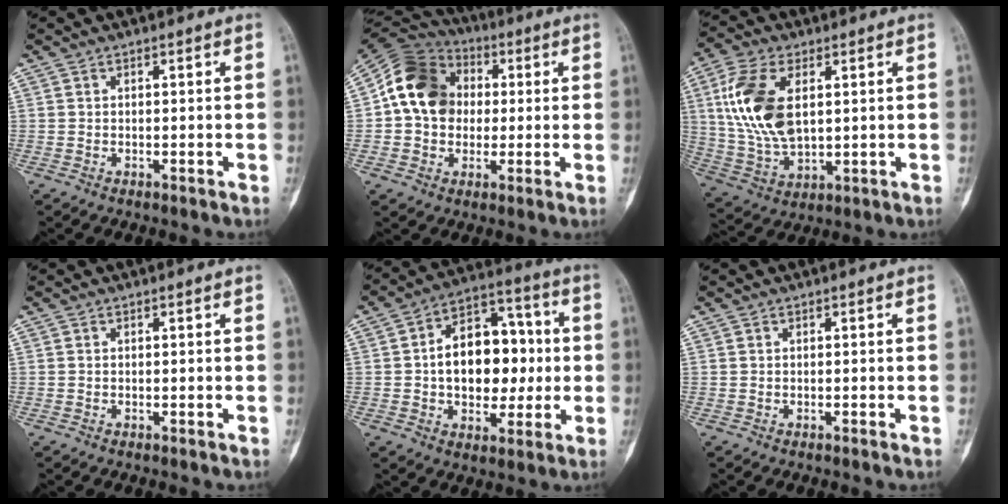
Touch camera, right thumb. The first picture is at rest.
{"total": 15.0, "force": [1.3, 12.4, 8.4], "torque": [-0.128, 0.025, 0.014]}
{"total": 15.4, "force": [3.5, 8.5, 12.4], "torque": [-0.253, -0.008, 0.074]}
{"total": 0.0}
{"total": 17.2, "force": [0.2, 11.5, 12.7], "torque": [-0.149, 0.034, 0.004]}
{"total": 0.0}